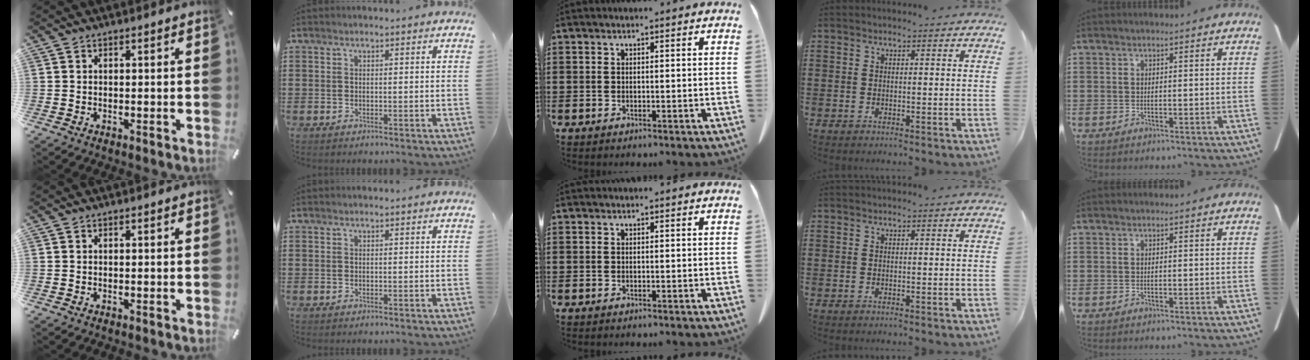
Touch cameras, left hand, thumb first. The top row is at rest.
{}